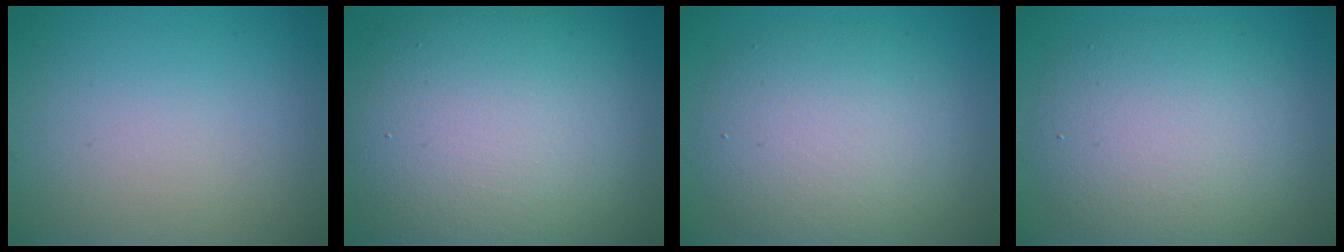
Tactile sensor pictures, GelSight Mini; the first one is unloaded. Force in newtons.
{"total": 13.0, "press": 12.9, "slide": 1.0}
{"total": 6.8, "press": 6.8, "slide": 0.5}
{"total": 7.7, "press": 7.7, "slide": 0.3}